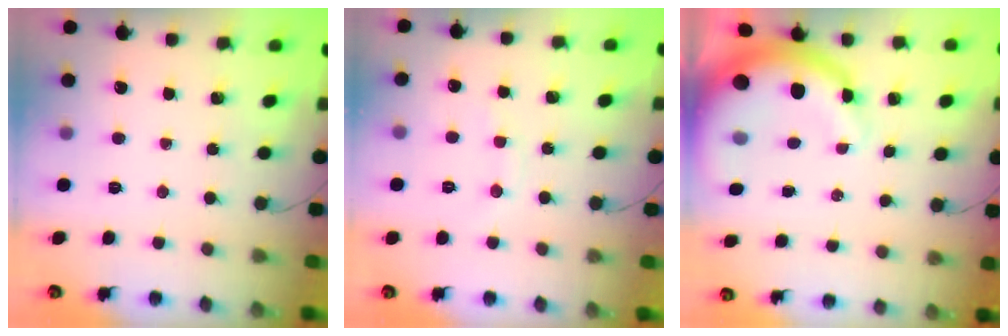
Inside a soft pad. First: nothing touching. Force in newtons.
{"total": 6.5, "press": 6.4, "slide": 1.1}
{"total": 11.2, "press": 10.9, "slide": 2.4}